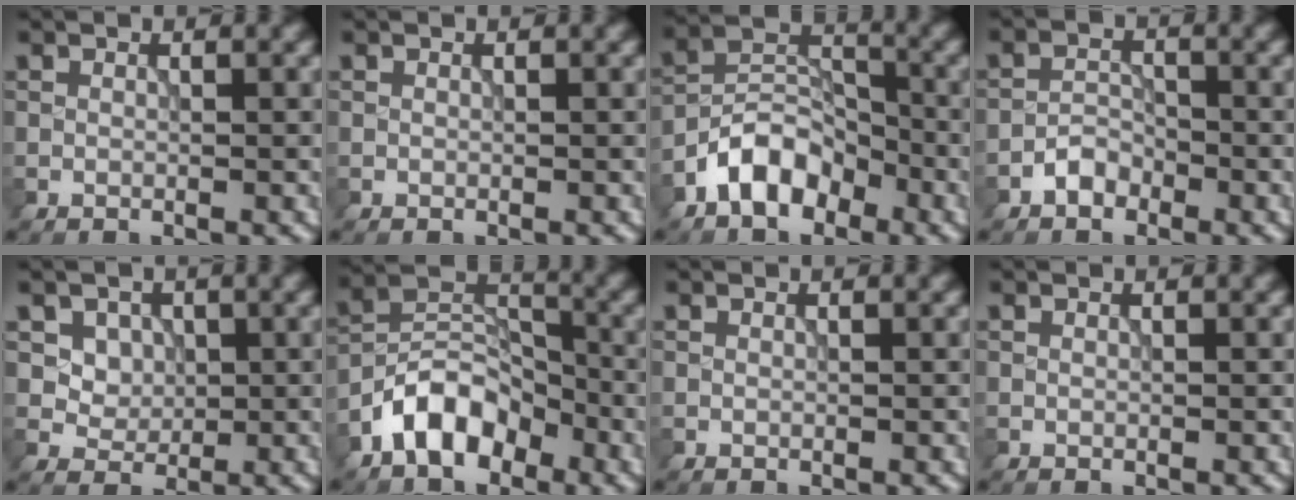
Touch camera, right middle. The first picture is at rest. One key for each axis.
{"total": 0.0}
{"total": 5.4, "fx": -3.3, "fy": 3.2, "fz": 2.9, "tx": -0.047, "ty": 0.011, "tz": -0.069}
{"total": 2.0, "fx": -1.4, "fy": 1.2, "fz": 0.8, "tx": -0.010, "ty": 0.008, "tz": -0.027}
{"total": 4.3, "fx": 1.7, "fy": 3.5, "fz": 2.0, "tx": -0.045, "ty": -0.007, "tz": 0.041}
{"total": 6.4, "fx": -3.8, "fy": 3.7, "fz": 3.5, "tx": -0.055, "ty": 0.010, "tz": -0.079}
{"total": 0.0}
{"total": 0.0}